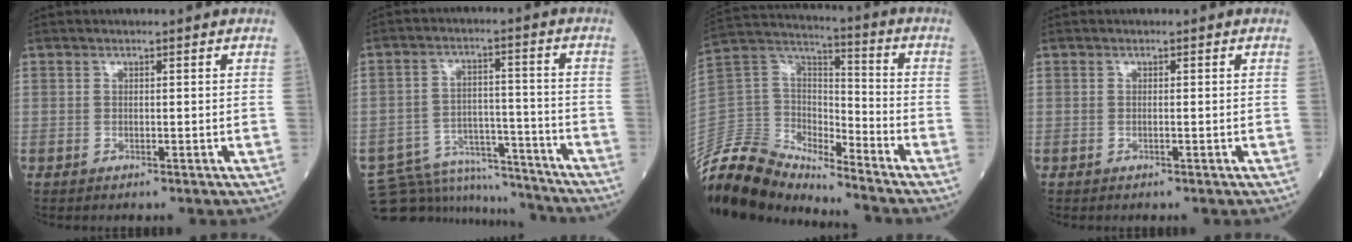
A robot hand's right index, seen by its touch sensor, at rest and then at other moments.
{"total": 13.8, "force": [-13.4, 3.1, 0.8], "torque": [-0.011, 0.037, -0.205]}
{"total": 14.7, "force": [-14.1, 3.4, 2.6], "torque": [-0.057, 0.059, -0.268]}
{"total": 0.0}